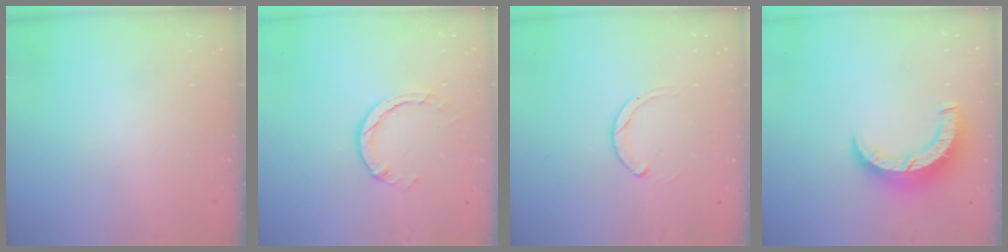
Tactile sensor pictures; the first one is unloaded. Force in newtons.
{"total": 3.8, "press": 3.8, "slide": 0.4}
{"total": 2.5, "press": 2.5, "slide": 0.3}
{"total": 8.4, "press": 8.4, "slide": 0.7}